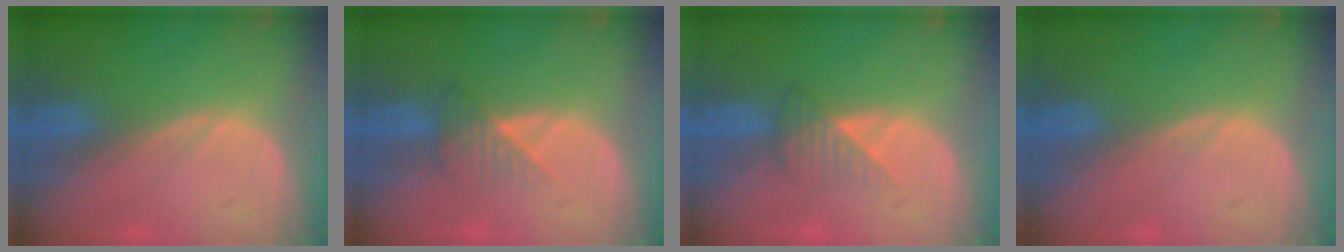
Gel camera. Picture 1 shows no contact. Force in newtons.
{"total": 3.4, "press": 3.0, "slide": 1.5}
{"total": 3.2, "press": 3.0, "slide": 1.1}
{"total": 0.0}